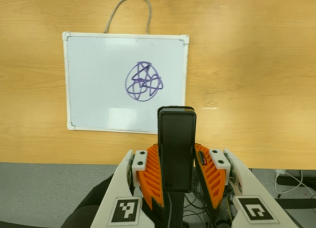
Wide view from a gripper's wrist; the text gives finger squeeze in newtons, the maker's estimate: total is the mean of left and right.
{"total": 3.8, "left": 2.3, "right": 5.3}